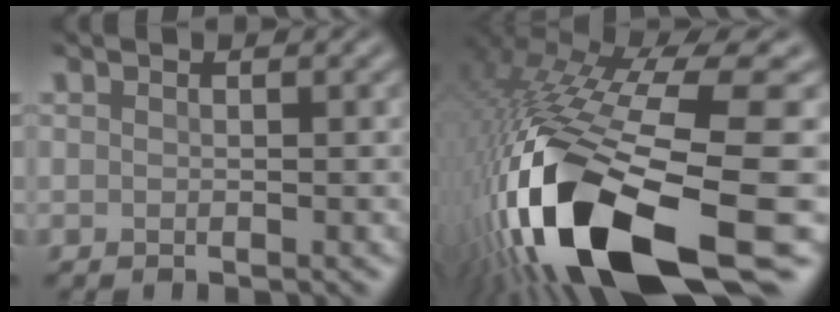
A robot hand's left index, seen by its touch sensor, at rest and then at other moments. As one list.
[{"total": 18.4, "force": [-7.6, 6.2, 15.6], "torque": [-0.308, -0.056, -0.100]}]